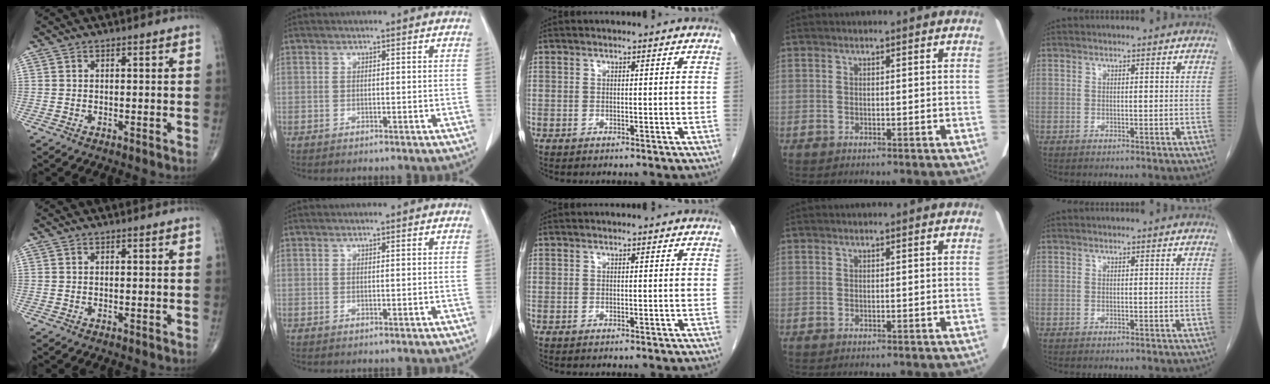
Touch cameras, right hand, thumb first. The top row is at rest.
{}